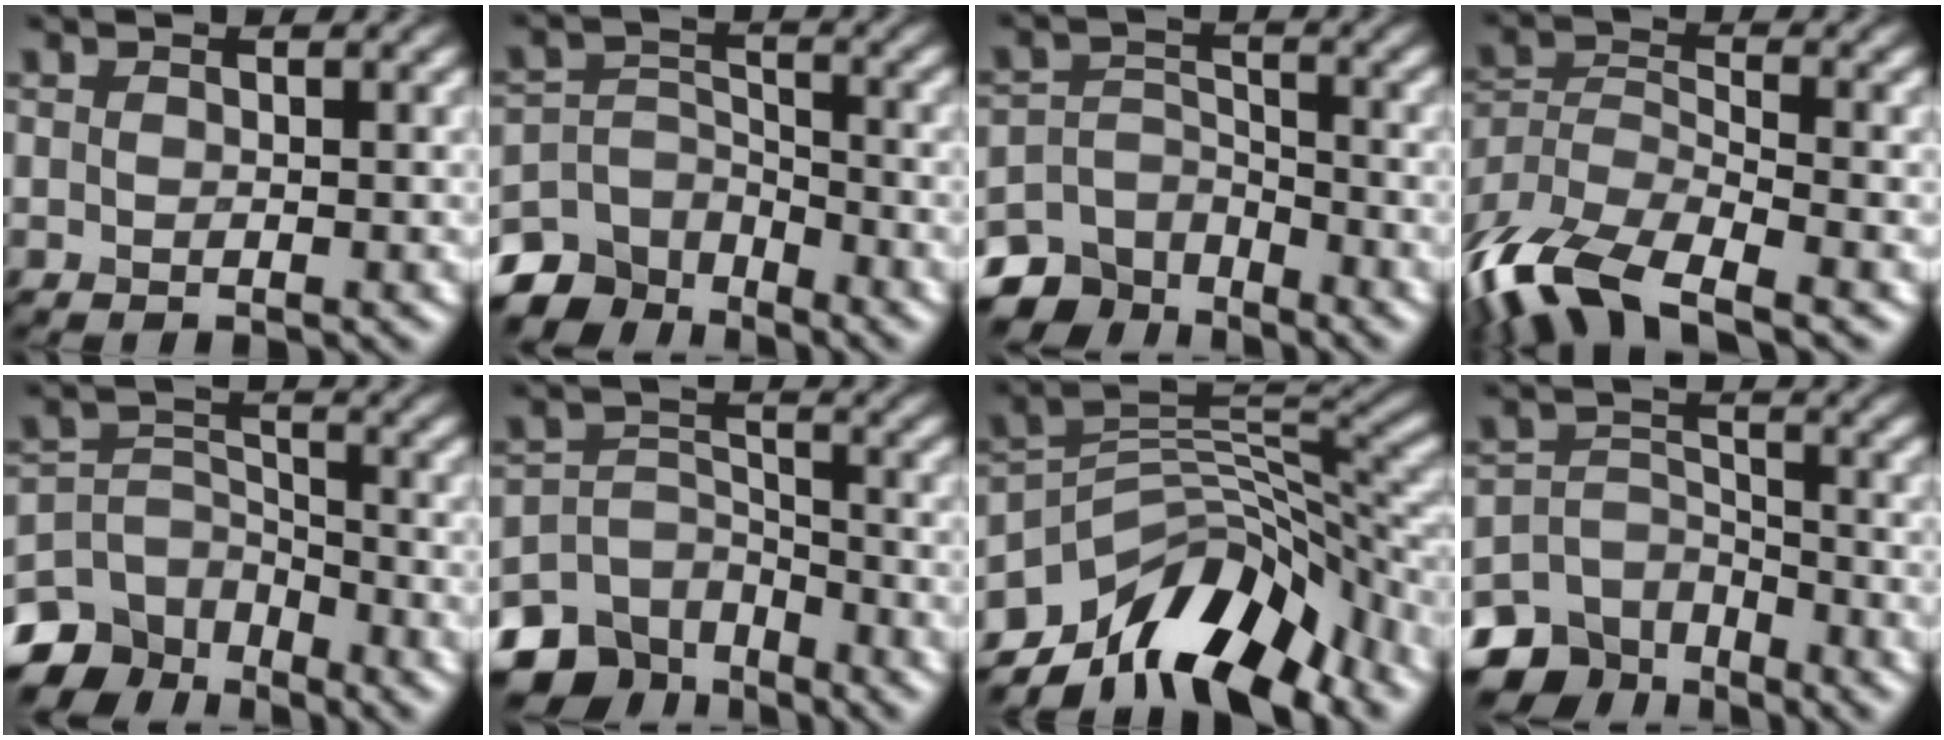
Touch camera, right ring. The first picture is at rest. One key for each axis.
{"total": 6.2, "fx": -5.0, "fy": 3.1, "fz": 1.8, "tx": -0.028, "ty": -0.005, "tz": -0.102}
{"total": 6.3, "fx": -5.2, "fy": 3.1, "fz": 1.5, "tx": -0.017, "ty": -0.007, "tz": -0.100}
{"total": 10.5, "fx": -7.7, "fy": 3.7, "fz": 6.1, "tx": -0.131, "ty": -0.017, "tz": -0.150}
{"total": 6.8, "fx": -5.3, "fy": 3.6, "fz": 2.1, "tx": -0.037, "ty": -0.010, "tz": -0.104}
{"total": 8.0, "fx": -6.3, "fy": 4.5, "fz": 2.0, "tx": -0.017, "ty": -0.004, "tz": -0.109}
{"total": 10.3, "fx": -7.0, "fy": 4.9, "fz": 5.6, "tx": -0.075, "ty": 0.006, "tz": -0.130}
{"total": 7.1, "fx": -5.8, "fy": 3.8, "fz": 1.8, "tx": -0.017, "ty": -0.006, "tz": -0.106}